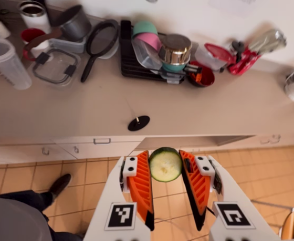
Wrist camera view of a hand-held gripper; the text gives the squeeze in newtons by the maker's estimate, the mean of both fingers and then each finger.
{"total": 10.2, "left": 10.5, "right": 10.0}